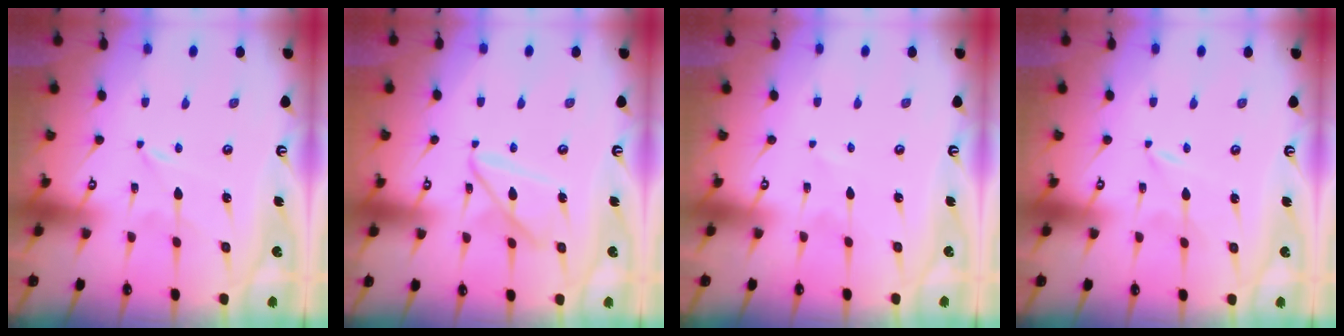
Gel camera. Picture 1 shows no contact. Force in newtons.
{"total": 10.8, "press": 10.7, "slide": 1.0}
{"total": 0.0}
{"total": 0.0}